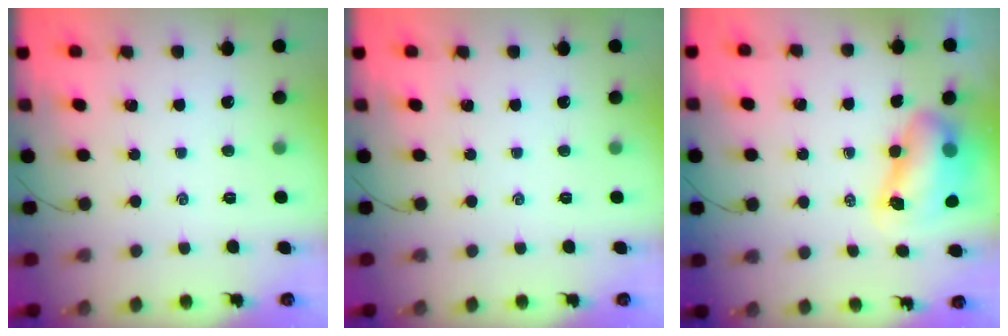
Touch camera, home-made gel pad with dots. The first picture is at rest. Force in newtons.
{"total": 0.0}
{"total": 8.9, "press": 8.6, "slide": 2.2}